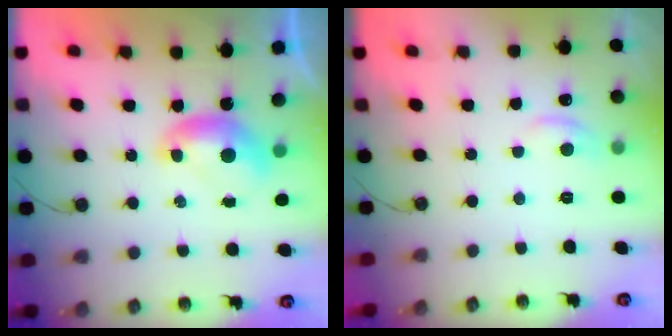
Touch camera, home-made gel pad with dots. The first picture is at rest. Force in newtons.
{"total": 2.1, "press": 2.0, "slide": 0.8}